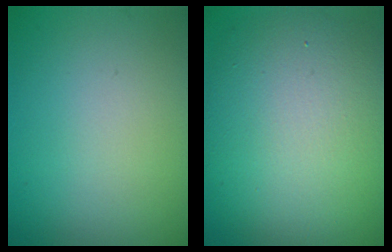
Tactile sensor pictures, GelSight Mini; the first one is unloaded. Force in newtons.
{"total": 11.8, "press": 11.8, "slide": 0.5}